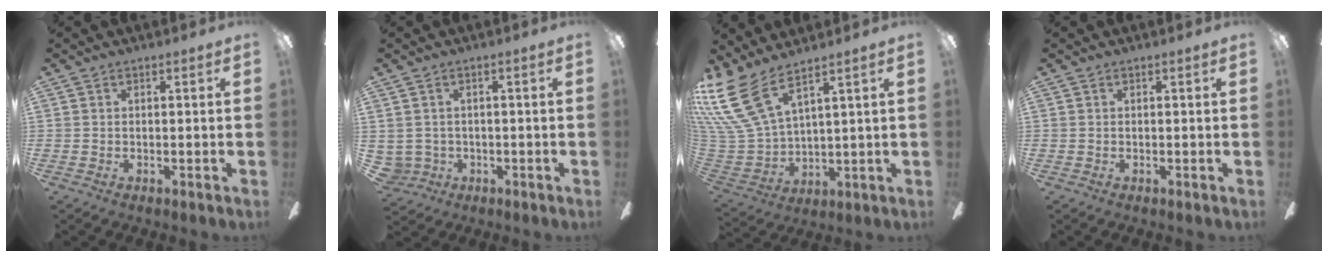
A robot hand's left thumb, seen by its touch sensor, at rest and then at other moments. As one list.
[{"total": 3.0, "force": [0.0, 3.0, 0.5], "torque": [-0.024, 0.004, -0.001]}, {"total": 15.9, "force": [10.2, 6.8, 10.0], "torque": [-0.251, -0.062, 0.188]}, {"total": 0.0}]